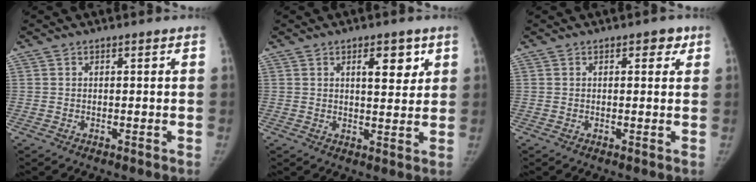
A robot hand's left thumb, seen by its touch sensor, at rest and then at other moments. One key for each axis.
{"total": 5.9, "fx": 2.8, "fy": 2.7, "fz": 4.4, "tx": -0.040, "ty": -0.016, "tz": 0.040}
{"total": 2.2, "fx": 1.1, "fy": 1.4, "fz": 1.3, "tx": 0.003, "ty": -0.001, "tz": 0.009}